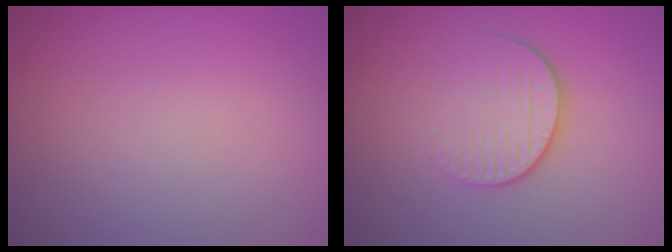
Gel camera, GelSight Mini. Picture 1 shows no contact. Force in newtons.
{"total": 4.0, "press": 2.6, "slide": 3.1}